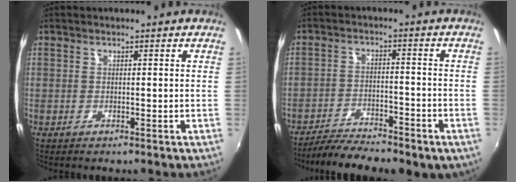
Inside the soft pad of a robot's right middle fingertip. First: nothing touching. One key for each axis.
{"total": 12.3, "fx": -9.7, "fy": 3.6, "fz": 6.7, "tx": -0.140, "ty": -0.025, "tz": -0.149}